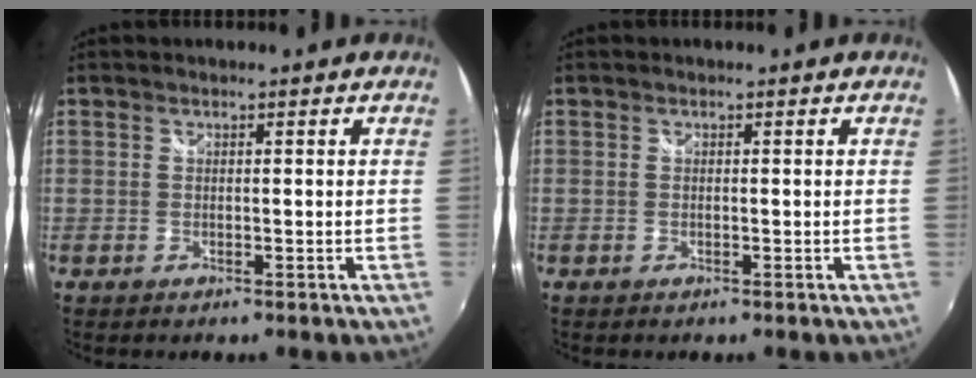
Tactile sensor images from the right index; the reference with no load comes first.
{"total": 0.0}